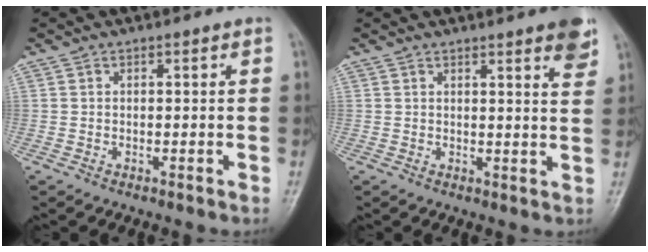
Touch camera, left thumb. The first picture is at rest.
{"total": 6.0, "force": [3.8, 0.9, 4.5], "torque": [-0.045, -0.015, 0.043]}